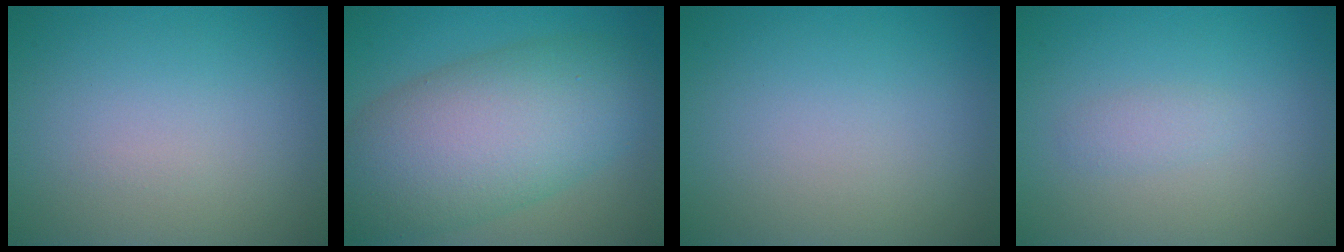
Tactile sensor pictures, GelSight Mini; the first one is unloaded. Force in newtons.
{"total": 10.7, "press": 10.6, "slide": 0.6}
{"total": 0.0}
{"total": 1.0, "press": 1.0, "slide": 0.0}